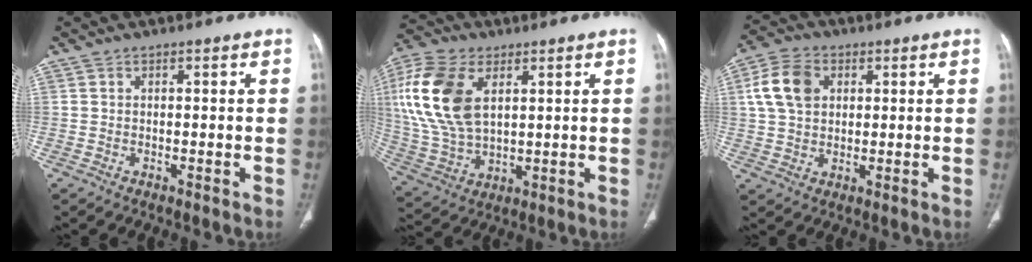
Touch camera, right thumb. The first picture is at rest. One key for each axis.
{"total": 18.1, "fx": 5.2, "fy": 10.7, "fz": 13.6, "tx": -0.289, "ty": -0.007, "tz": 0.104}
{"total": 9.2, "fx": 2.5, "fy": 6.6, "fz": 5.9, "tx": -0.108, "ty": 0.008, "tz": 0.045}